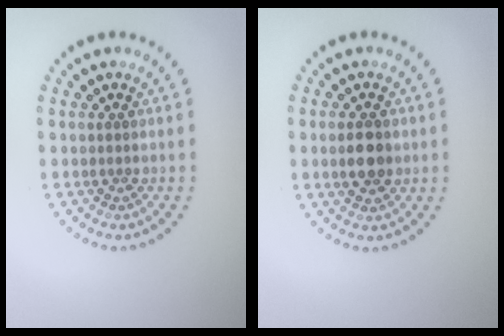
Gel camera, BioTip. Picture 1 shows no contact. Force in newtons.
{"total": 2.8, "press": 2.8, "slide": 0.1}